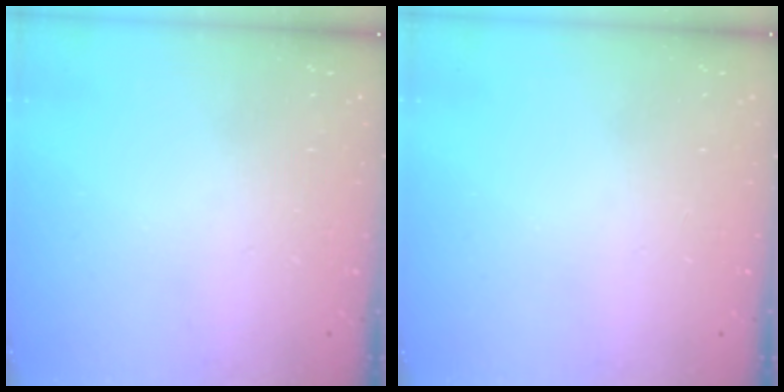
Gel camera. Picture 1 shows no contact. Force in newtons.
{"total": 0.0}